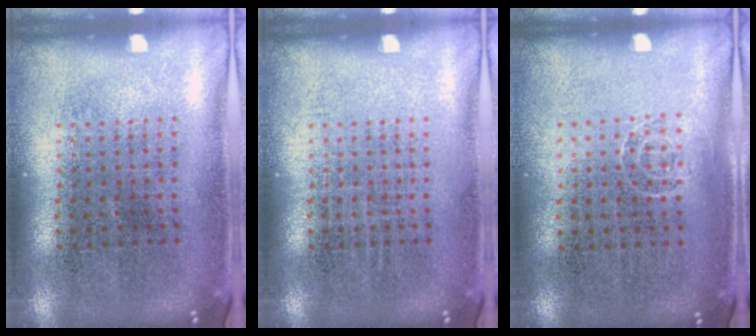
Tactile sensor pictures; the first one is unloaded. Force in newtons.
{"total": 0.0}
{"total": 0.6, "press": 0.4, "slide": 0.4}